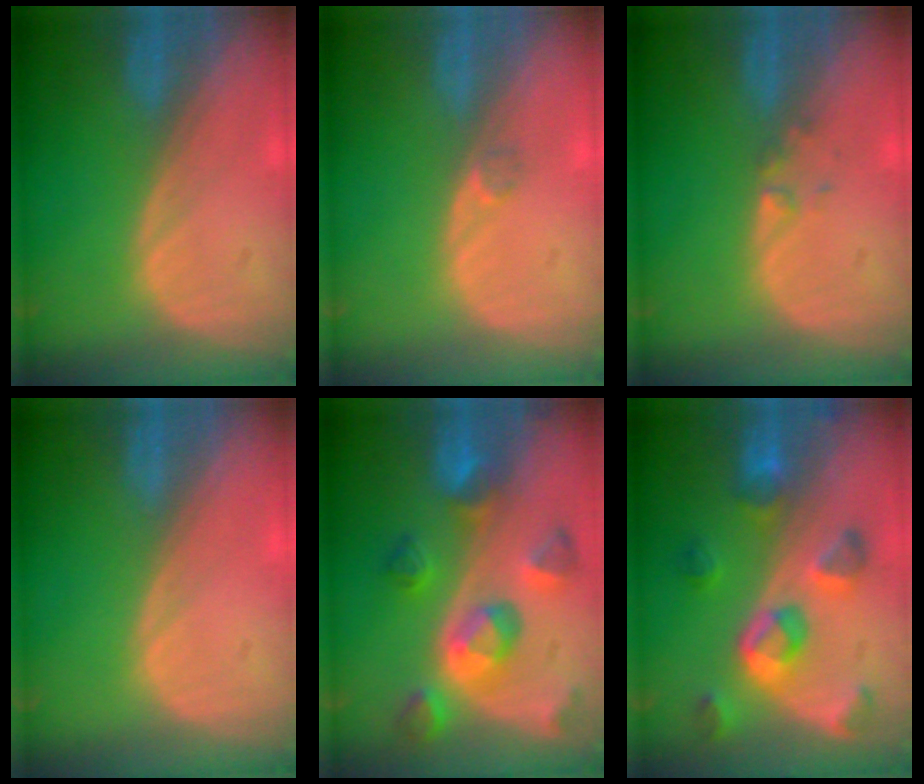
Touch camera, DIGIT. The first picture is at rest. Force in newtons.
{"total": 1.2, "press": 1.0, "slide": 0.7}
{"total": 1.2, "press": 1.2, "slide": 0.1}
{"total": 0.0}
{"total": 9.7, "press": 8.8, "slide": 4.1}
{"total": 8.4, "press": 8.1, "slide": 2.3}